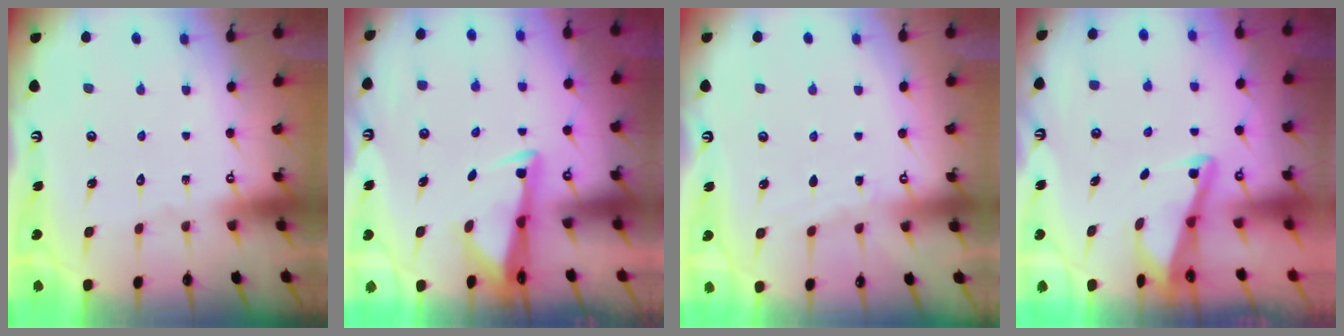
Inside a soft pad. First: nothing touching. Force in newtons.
{"total": 3.0, "press": 2.8, "slide": 0.9}
{"total": 2.5, "press": 2.5, "slide": 0.4}
{"total": 2.9, "press": 2.9, "slide": 0.4}